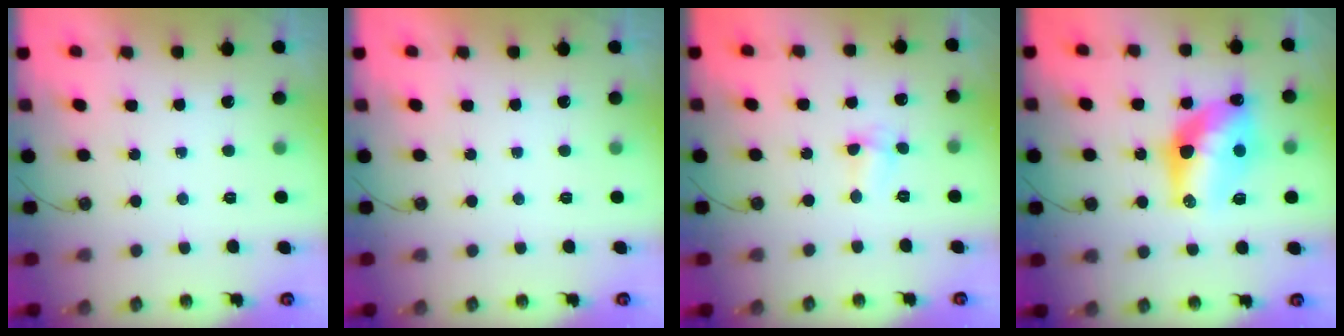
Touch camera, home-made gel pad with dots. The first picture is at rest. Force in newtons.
{"total": 0.0}
{"total": 2.5, "press": 2.4, "slide": 0.5}
{"total": 14.3, "press": 14.3, "slide": 0.8}